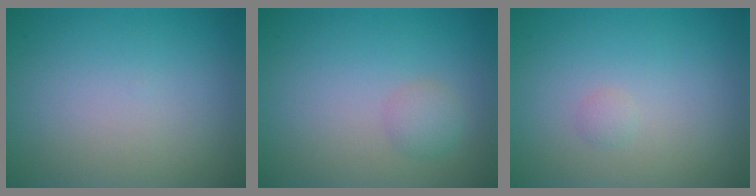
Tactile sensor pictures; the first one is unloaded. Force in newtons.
{"total": 1.4, "press": 1.4, "slide": 0.1}
{"total": 0.6, "press": 0.6, "slide": 0.0}